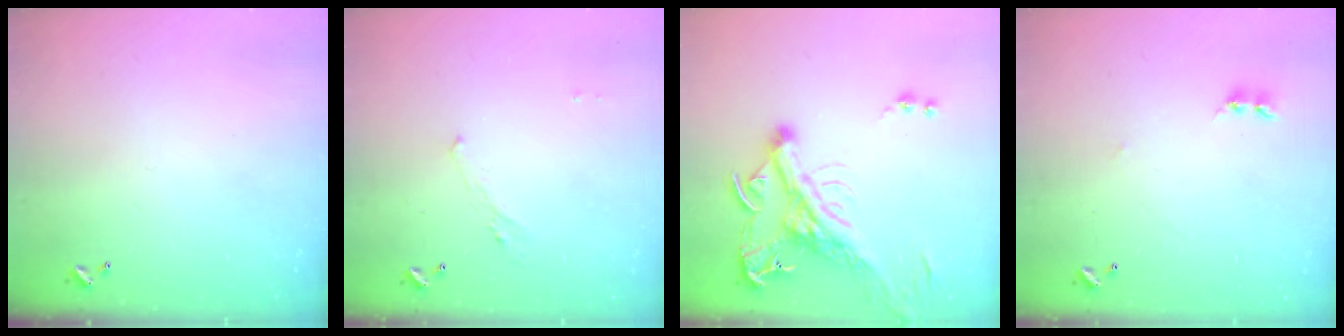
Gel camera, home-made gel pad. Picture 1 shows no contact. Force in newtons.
{"total": 0.8, "press": 0.4, "slide": 0.7}
{"total": 8.1, "press": 7.8, "slide": 2.3}
{"total": 2.5, "press": 2.4, "slide": 0.4}